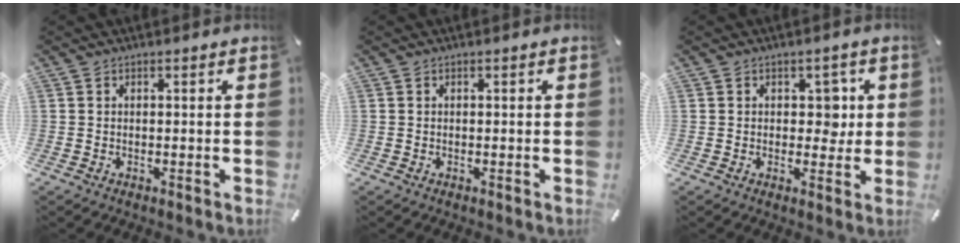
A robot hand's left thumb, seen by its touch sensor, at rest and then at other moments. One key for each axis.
{"total": 0.0}
{"total": 5.4, "fx": 0.9, "fy": 4.1, "fz": 3.4, "tx": -0.025, "ty": -0.008, "tz": 0.005}